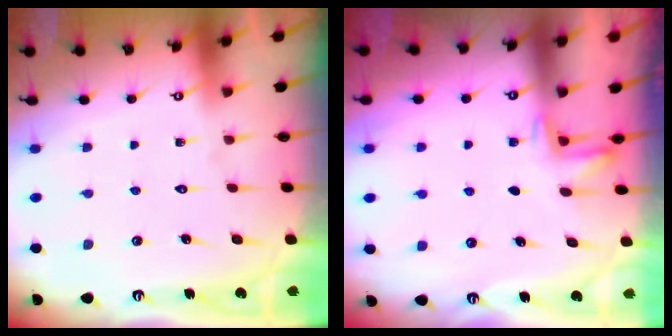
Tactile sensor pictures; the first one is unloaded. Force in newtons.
{"total": 2.2, "press": 2.1, "slide": 0.4}